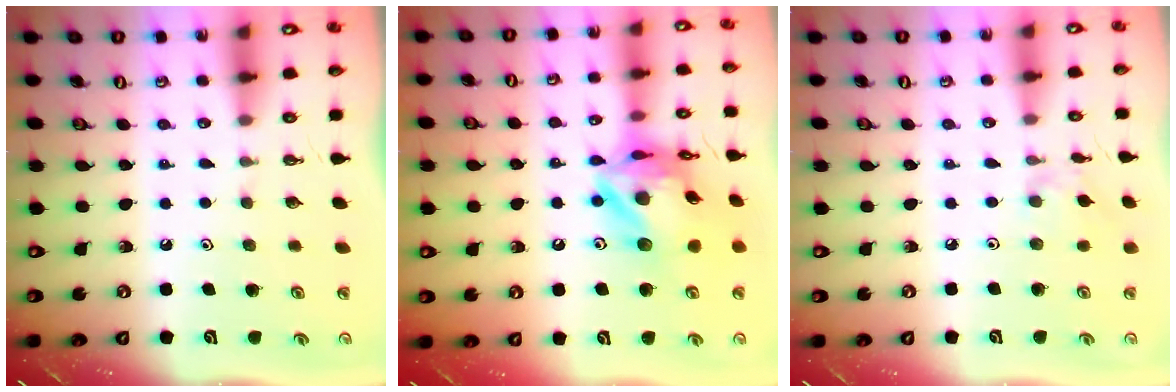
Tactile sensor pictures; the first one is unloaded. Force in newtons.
{"total": 18.0, "press": 17.9, "slide": 2.0}
{"total": 3.0, "press": 3.0, "slide": 0.3}